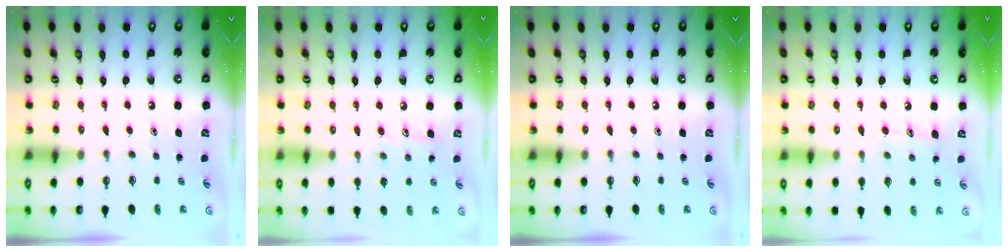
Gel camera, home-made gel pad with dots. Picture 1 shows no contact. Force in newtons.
{"total": 7.0, "press": 7.0, "slide": 0.6}
{"total": 0.0}
{"total": 6.8, "press": 6.8, "slide": 0.2}